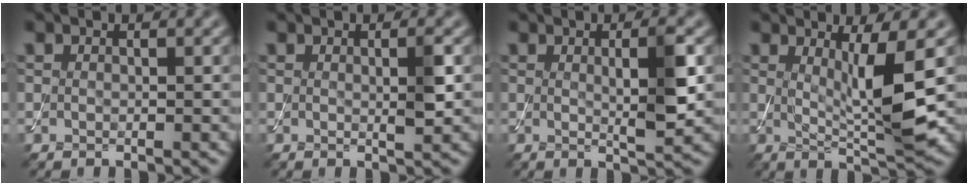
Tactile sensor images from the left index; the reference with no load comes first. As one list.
[{"total": 1.8, "force": [0.2, 0.1, 1.8], "torque": [-0.028, -0.002, -0.001]}, {"total": 3.7, "force": [0.5, 0.5, 3.6], "torque": [-0.058, -0.005, 0.008]}, {"total": 5.4, "force": [0.8, 0.7, 5.3], "torque": [-0.091, -0.016, 0.021]}]